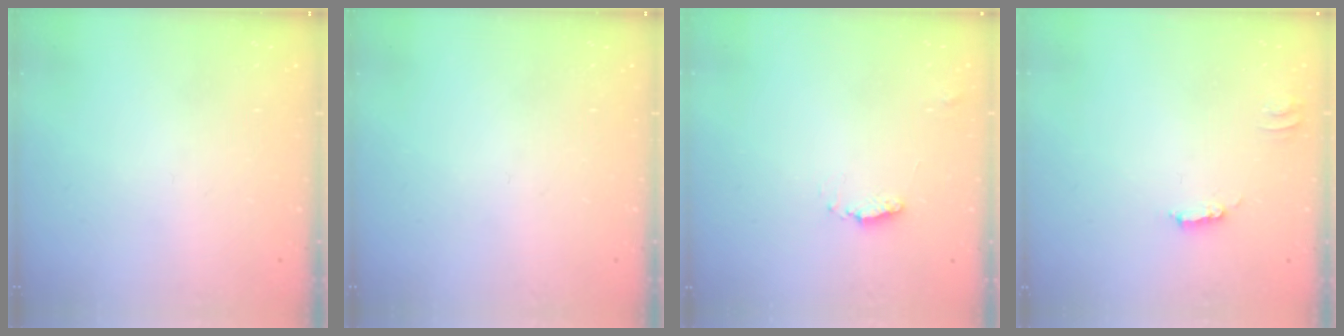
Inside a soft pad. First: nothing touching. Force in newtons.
{"total": 0.0}
{"total": 4.6, "press": 4.6, "slide": 0.7}
{"total": 3.4, "press": 3.4, "slide": 0.2}